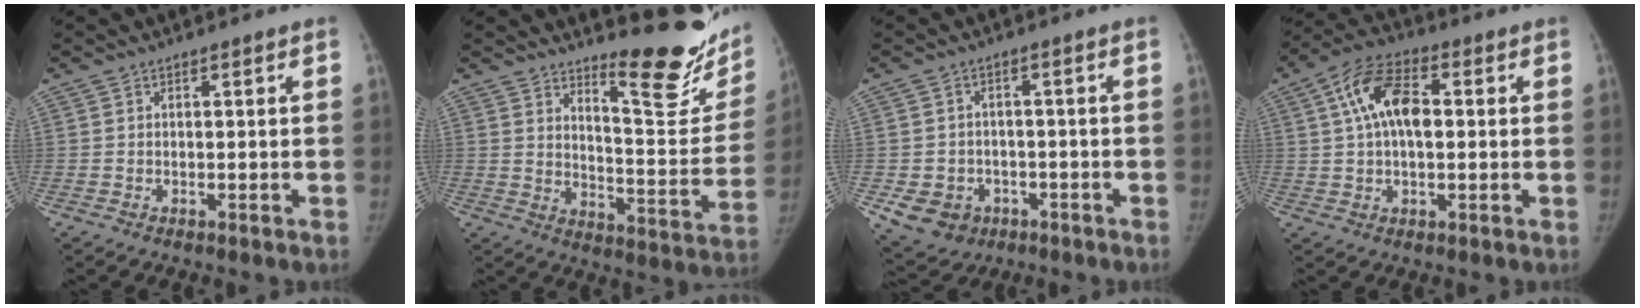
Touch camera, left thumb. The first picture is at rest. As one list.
[{"total": 18.7, "force": [13.8, 5.1, 11.6], "torque": [-0.111, -0.130, 0.191]}, {"total": 8.3, "force": [-3.3, 7.1, 3.0], "torque": [-0.046, 0.017, -0.037]}, {"total": 11.5, "force": [2.3, 6.2, 9.5], "torque": [-0.172, 0.020, 0.033]}]